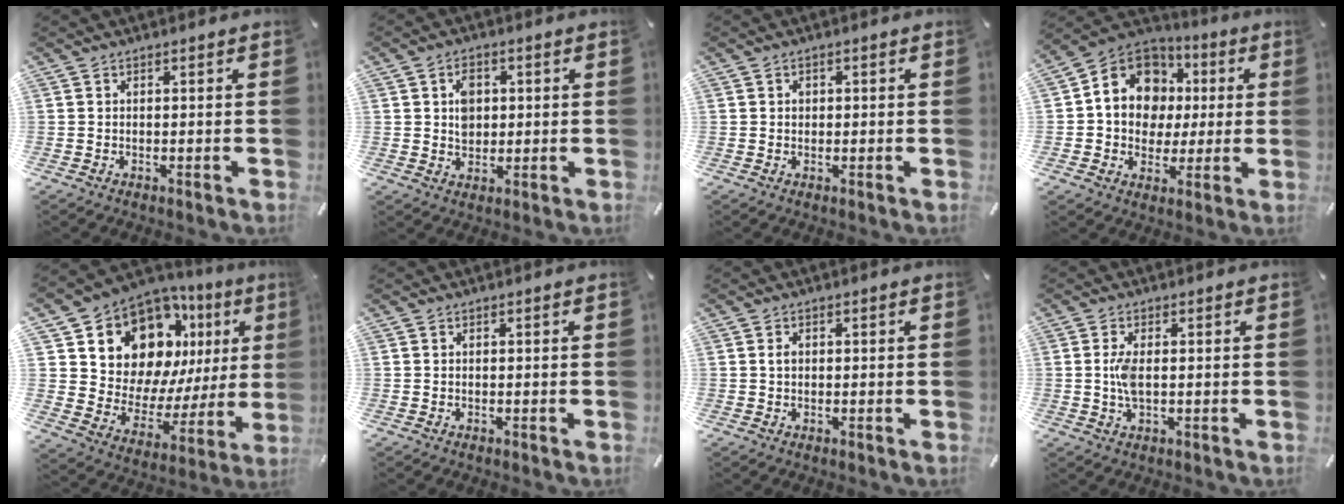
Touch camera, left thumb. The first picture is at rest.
{"total": 5.1, "force": [0.8, 4.3, 2.6], "torque": [-0.035, 0.000, 0.009]}
{"total": 1.1, "force": [0.1, 1.0, 0.3], "torque": [0.001, 0.001, -0.002]}
{"total": 13.2, "force": [1.7, 11.9, 5.4], "torque": [-0.102, -0.009, 0.034]}
{"total": 14.6, "force": [9.2, 9.6, 6.0], "torque": [-0.098, -0.090, 0.167]}
{"total": 0.0}
{"total": 1.2, "force": [0.2, 0.8, 0.8], "torque": [-0.018, 0.004, 0.002]}
{"total": 4.4, "force": [0.2, 1.6, 4.1], "torque": [-0.101, -0.007, -0.004]}